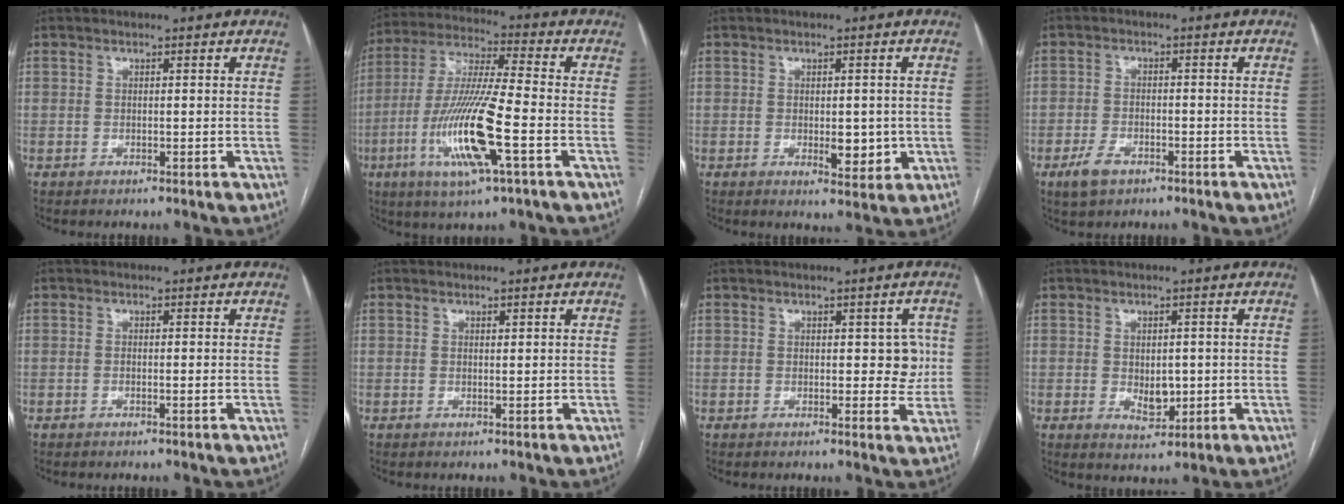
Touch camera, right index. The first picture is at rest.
{"total": 15.6, "force": [-5.0, 0.9, 14.8], "torque": [-0.304, -0.015, -0.095]}
{"total": 4.4, "force": [-0.6, 2.1, 3.8], "torque": [-0.048, -0.006, -0.001]}
{"total": 4.0, "force": [-2.3, 2.2, 2.3], "torque": [-0.047, -0.001, -0.039]}
{"total": 0.6, "force": [-0.2, 0.0, 0.6], "torque": [-0.011, 0.000, -0.003]}
{"total": 0.6, "force": [0.3, 0.2, 0.4], "torque": [-0.005, -0.003, 0.005]}
{"total": 4.1, "force": [0.6, 2.3, 3.3], "torque": [-0.027, 0.007, 0.010]}
{"total": 3.9, "force": [-0.2, 2.4, 3.1], "torque": [-0.046, -0.005, 0.007]}